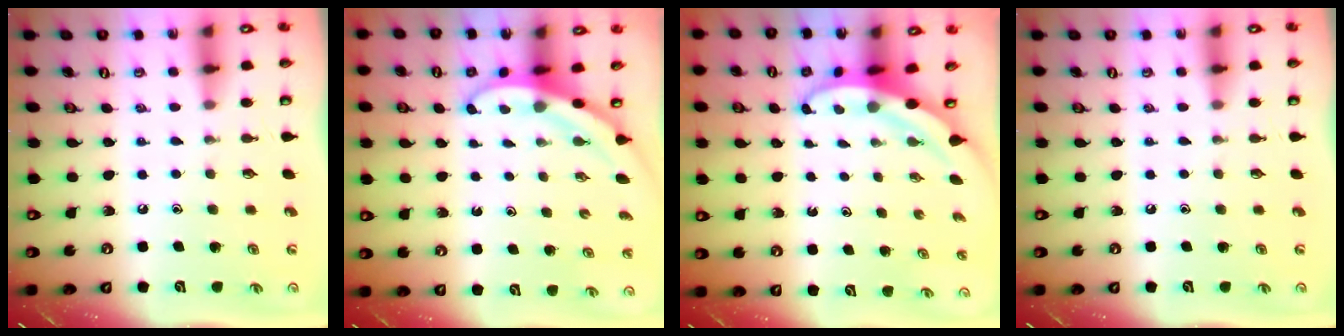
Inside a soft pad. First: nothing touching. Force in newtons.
{"total": 3.2, "press": 3.2, "slide": 0.2}
{"total": 3.8, "press": 3.7, "slide": 0.5}
{"total": 0.0}